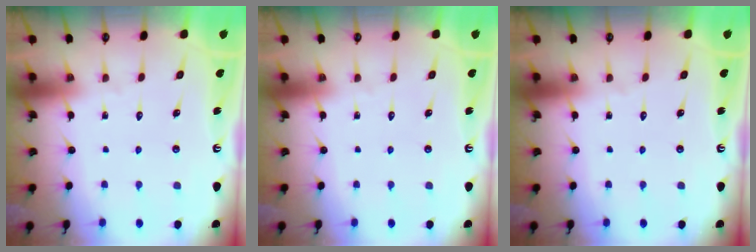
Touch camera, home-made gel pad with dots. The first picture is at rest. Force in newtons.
{"total": 0.0}
{"total": 0.0}